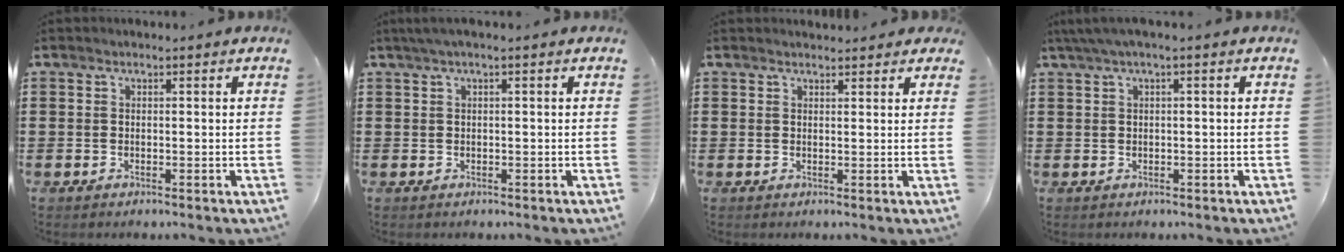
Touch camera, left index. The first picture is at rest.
{"total": 1.3, "force": [0.0, 0.0, 1.3], "torque": [-0.019, -0.004, 0.000]}
{"total": 1.7, "force": [1.6, 0.4, 0.3], "torque": [-0.002, 0.000, 0.030]}
{"total": 2.0, "force": [-0.4, 0.1, 1.9], "torque": [-0.037, -0.006, -0.010]}